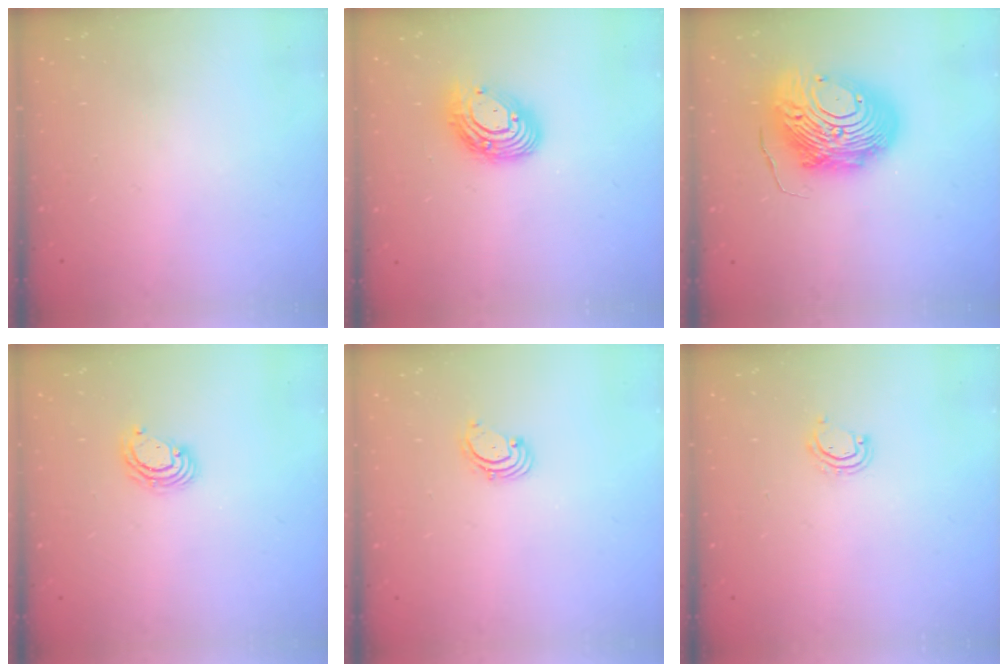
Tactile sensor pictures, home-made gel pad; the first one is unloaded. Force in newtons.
{"total": 11.8, "press": 11.8, "slide": 1.0}
{"total": 19.8, "press": 19.7, "slide": 1.9}
{"total": 4.0, "press": 3.9, "slide": 0.3}
{"total": 1.6, "press": 1.6, "slide": 0.2}
{"total": 2.7, "press": 2.7, "slide": 0.2}